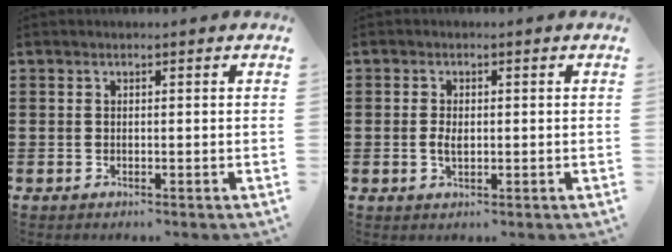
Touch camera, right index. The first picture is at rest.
{"total": 2.2, "force": [-0.2, 1.1, 1.9], "torque": [-0.044, 0.000, -0.006]}